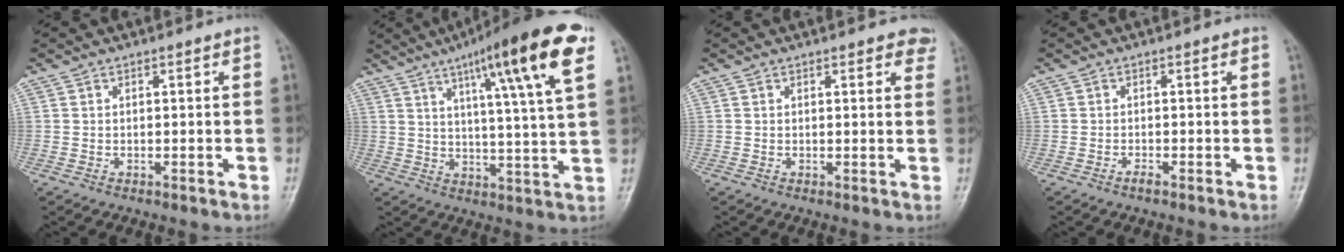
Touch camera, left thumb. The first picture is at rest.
{"total": 18.7, "force": [9.3, 2.2, 16.1], "torque": [-0.227, -0.022, 0.131]}
{"total": 3.4, "force": [2.5, 1.4, 1.8], "torque": [0.002, -0.006, 0.020]}
{"total": 1.0, "force": [-0.7, 0.2, 0.6], "torque": [-0.014, 0.003, -0.014]}